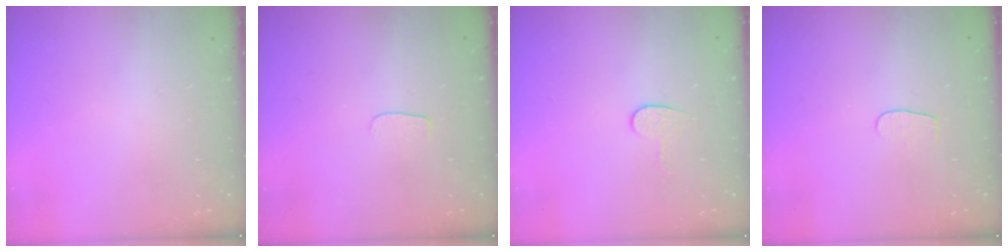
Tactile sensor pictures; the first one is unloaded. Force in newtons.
{"total": 3.1, "press": 3.1, "slide": 0.3}
{"total": 6.0, "press": 6.0, "slide": 0.4}
{"total": 3.2, "press": 3.2, "slide": 0.3}